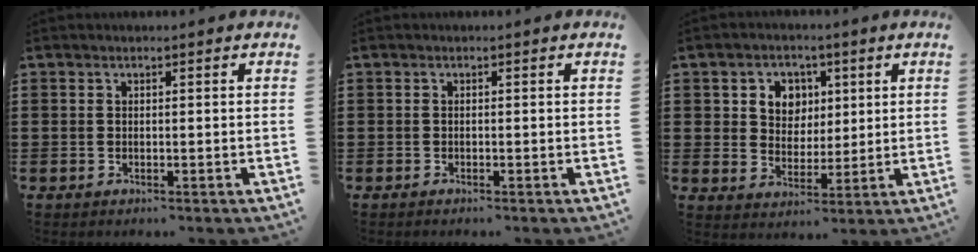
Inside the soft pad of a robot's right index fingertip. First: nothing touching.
{"total": 0.0}
{"total": 5.2, "force": [2.0, 4.6, 1.5], "torque": [-0.036, 0.010, 0.031]}